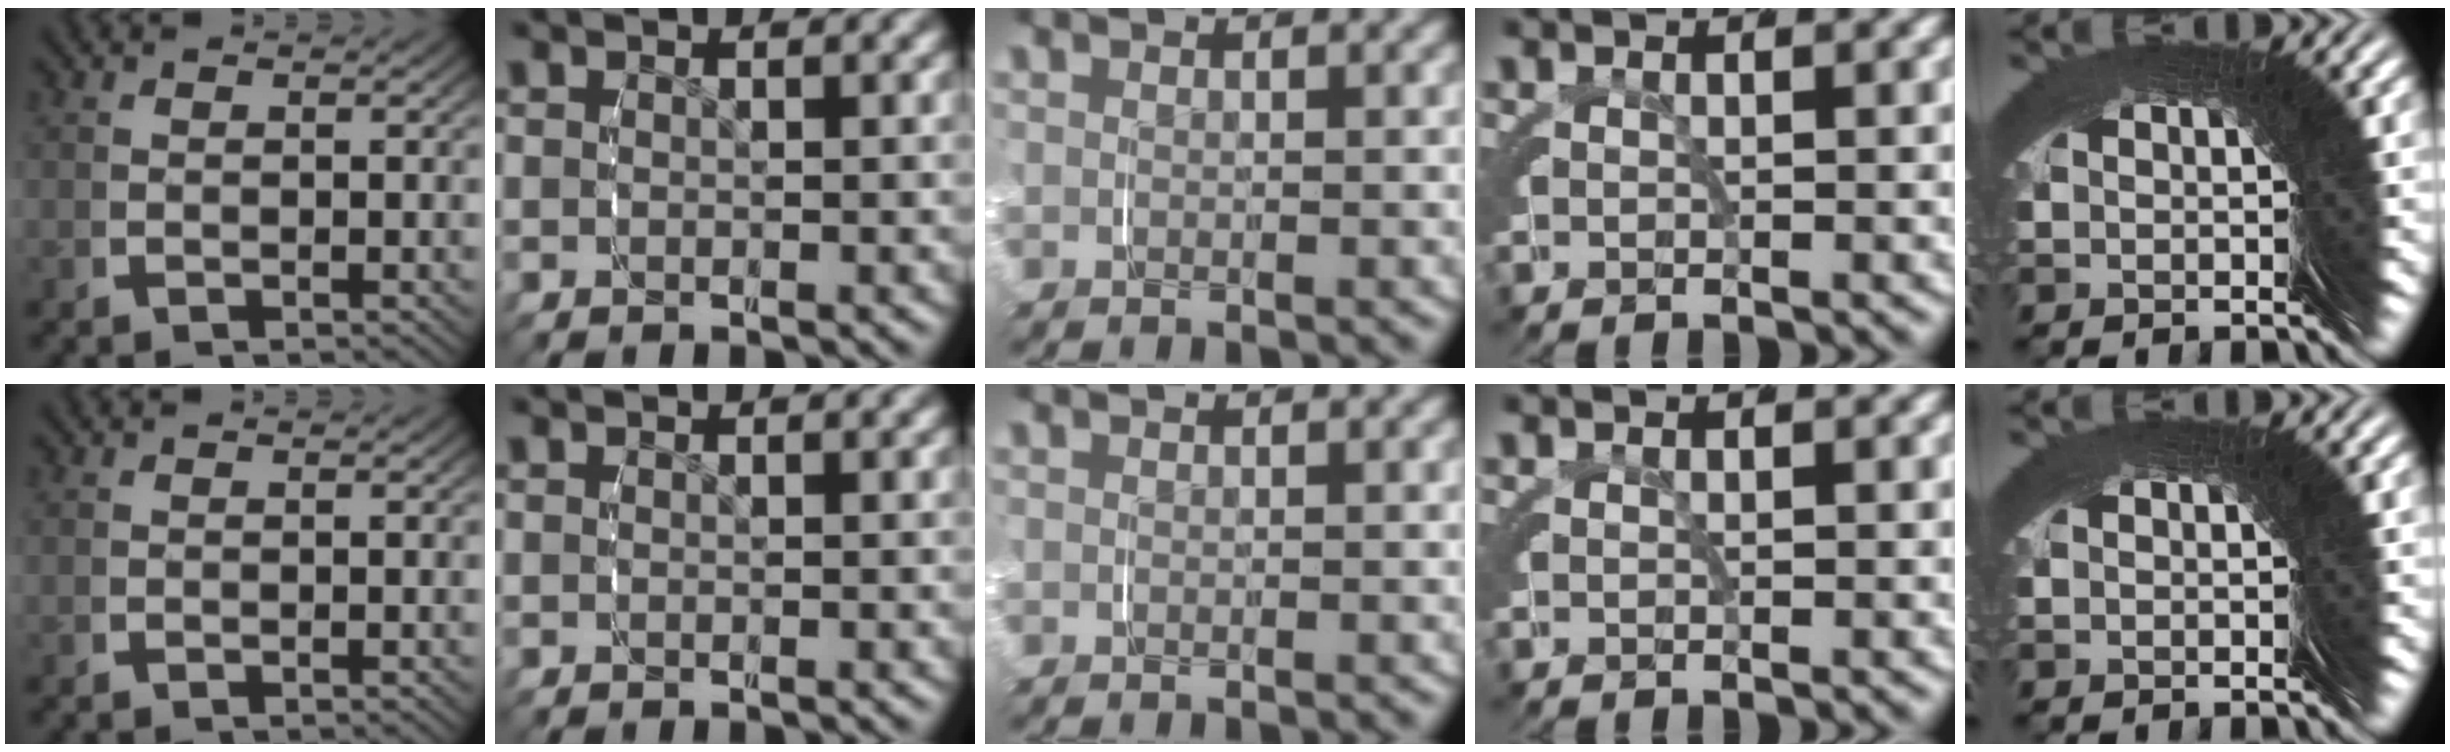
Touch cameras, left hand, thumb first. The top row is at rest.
{}